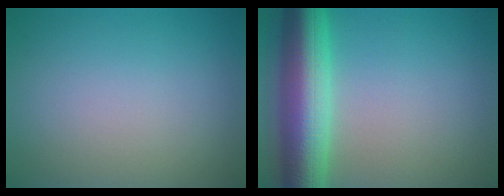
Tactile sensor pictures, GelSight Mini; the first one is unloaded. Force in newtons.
{"total": 8.9, "press": 8.9, "slide": 0.2}